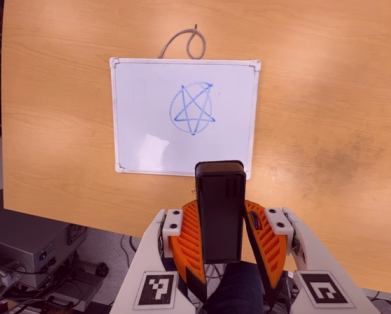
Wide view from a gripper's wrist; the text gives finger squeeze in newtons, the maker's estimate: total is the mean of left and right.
{"total": 5.0, "left": 4.9, "right": 5.1}